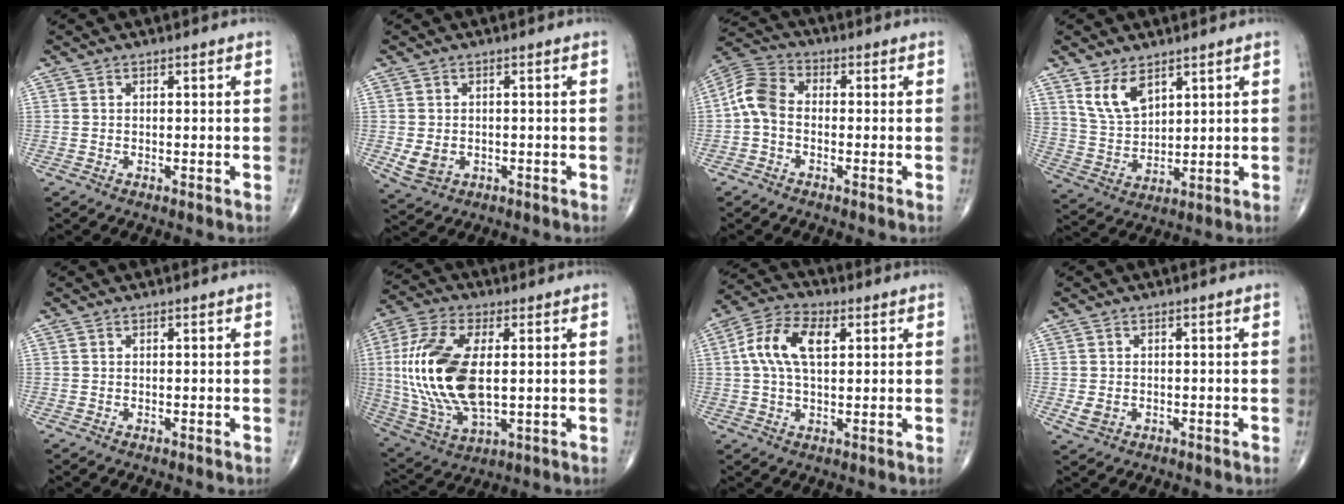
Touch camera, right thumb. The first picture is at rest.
{"total": 4.0, "force": [-0.7, 3.2, 2.3], "torque": [-0.036, 0.000, -0.003]}
{"total": 7.1, "force": [-1.0, 4.9, 5.0], "torque": [-0.096, 0.023, -0.037]}
{"total": 7.9, "force": [4.8, 4.4, 4.6], "torque": [-0.073, -0.029, 0.105]}
{"total": 0.0}
{"total": 20.7, "force": [1.2, 10.3, 17.9], "torque": [-0.385, -0.011, 0.029]}
{"total": 10.2, "force": [2.3, 5.5, 8.3], "torque": [-0.163, 0.018, 0.038]}
{"total": 2.4, "force": [-0.6, 1.9, 1.4], "torque": [-0.023, 0.001, -0.005]}